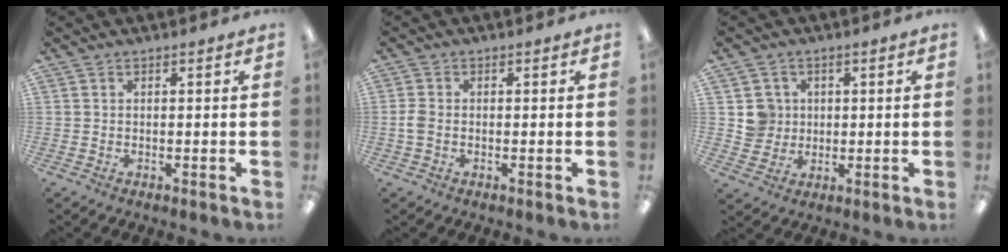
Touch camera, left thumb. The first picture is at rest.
{"total": 2.5, "force": [-0.4, 1.7, 1.8], "torque": [-0.040, 0.002, -0.007]}
{"total": 5.6, "force": [1.3, 5.5, 0.2], "torque": [-0.003, 0.000, 0.024]}